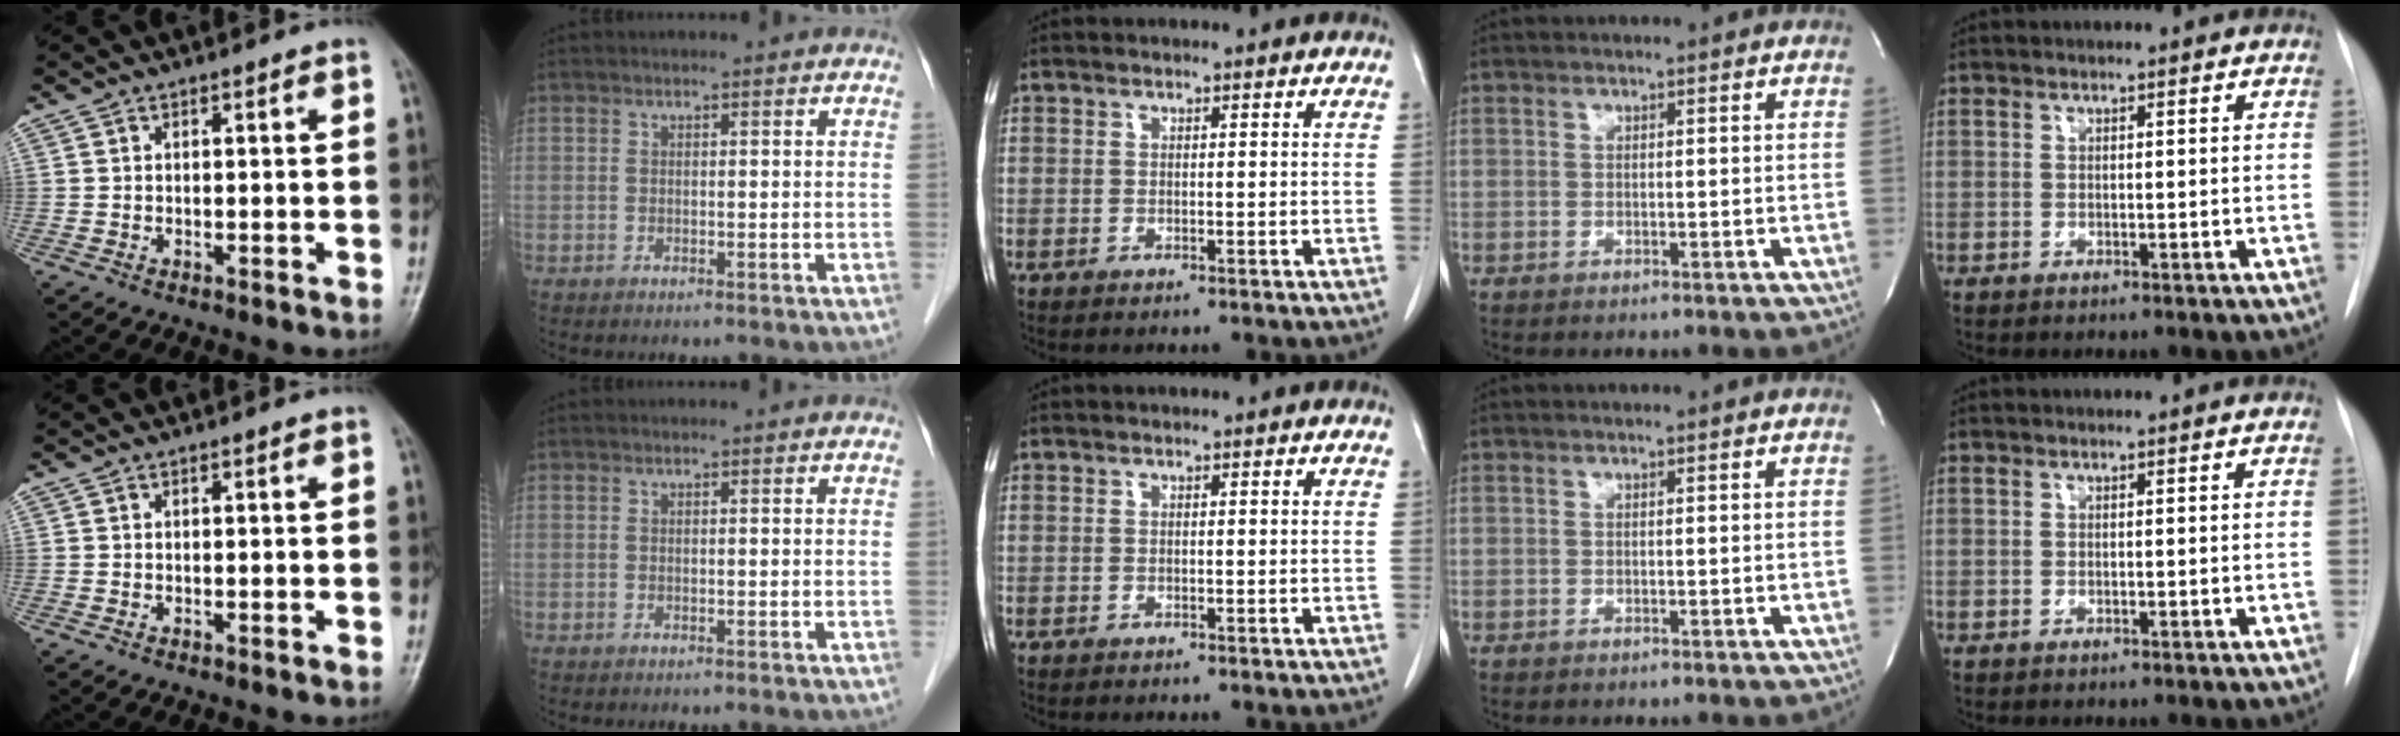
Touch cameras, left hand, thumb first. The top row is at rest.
{}